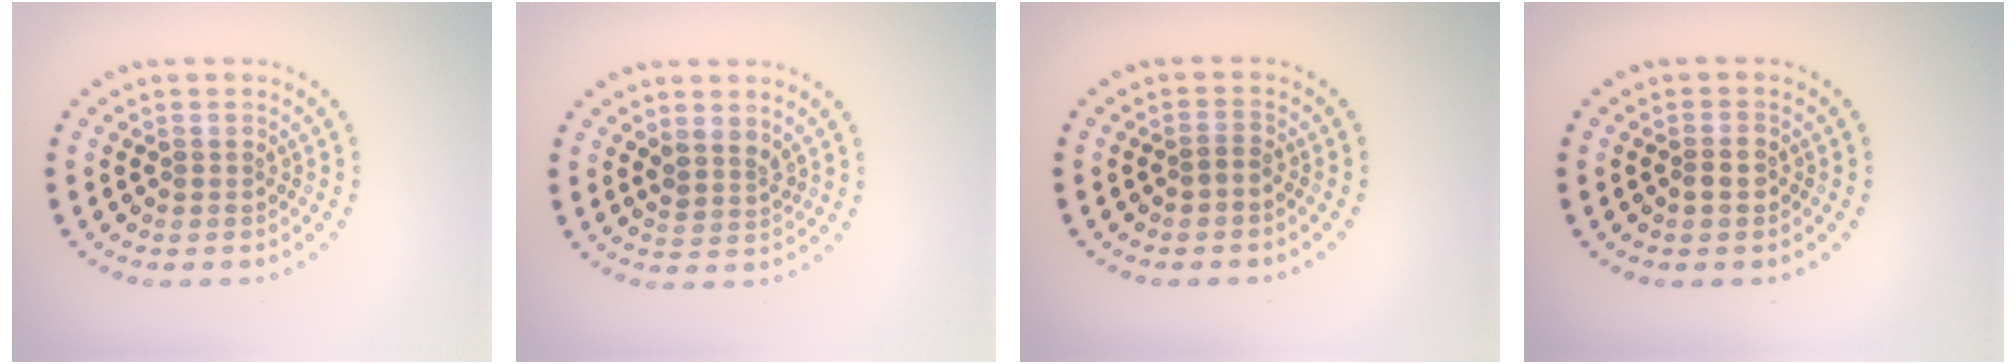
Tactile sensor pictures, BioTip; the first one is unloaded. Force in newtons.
{"total": 1.8, "press": 1.5, "slide": 1.1}
{"total": 0.8, "press": 0.7, "slide": 0.4}
{"total": 1.3, "press": 1.2, "slide": 0.5}